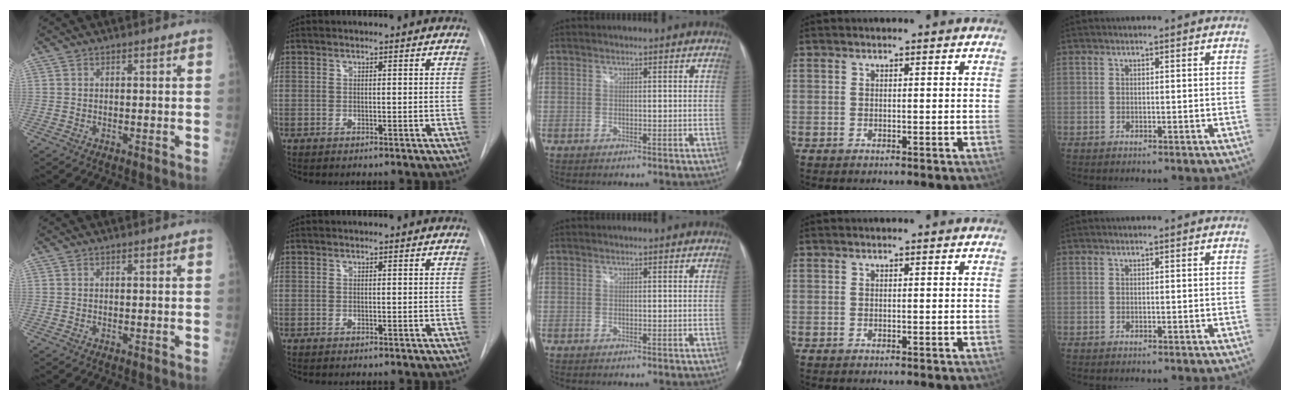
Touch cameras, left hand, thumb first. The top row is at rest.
{}